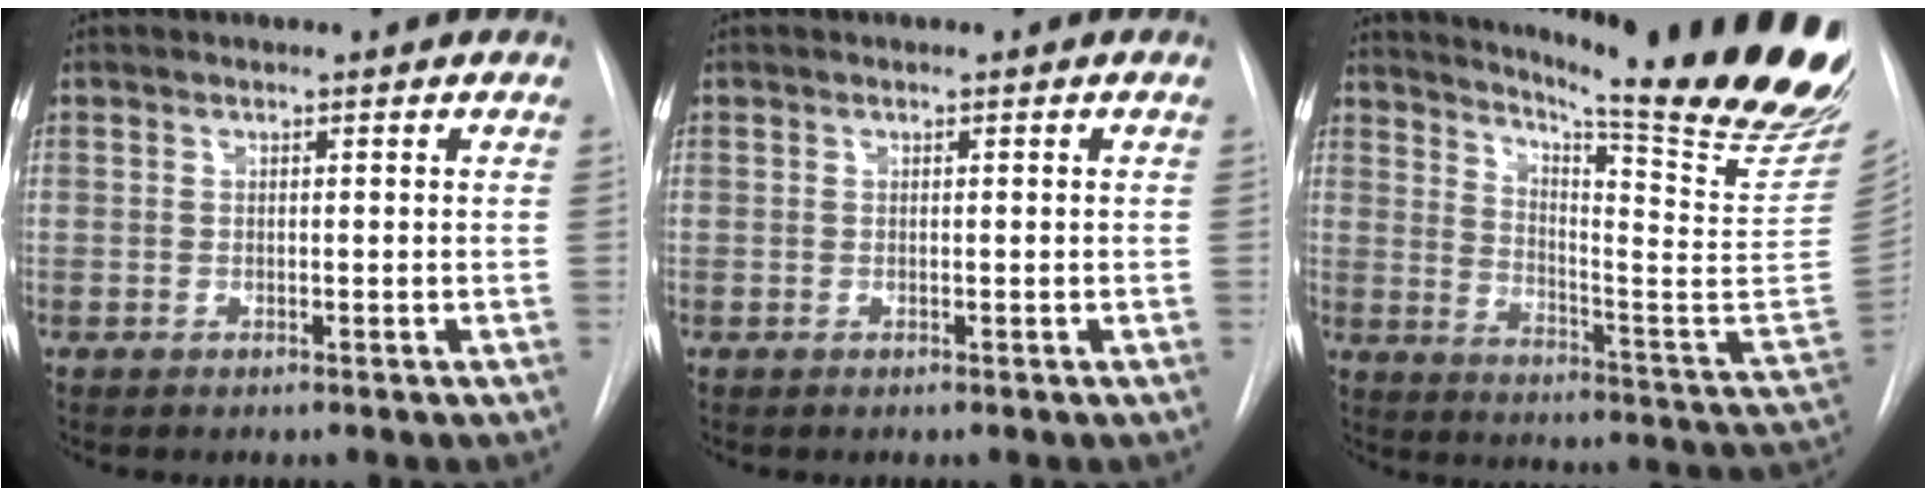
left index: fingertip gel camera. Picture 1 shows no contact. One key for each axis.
{"total": 0.0}
{"total": 29.7, "fx": 24.3, "fy": 0.6, "fz": 17.1, "tx": -0.224, "ty": -0.121, "tz": 0.314}